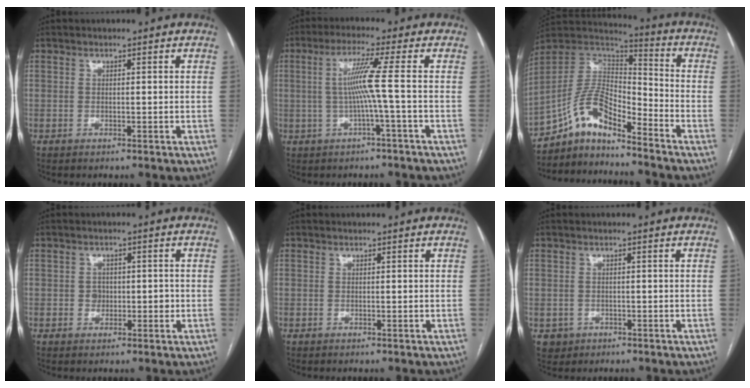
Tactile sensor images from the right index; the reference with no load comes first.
{"total": 5.9, "force": [-0.4, -1.8, 5.6], "torque": [-0.111, 0.010, -0.001]}
{"total": 11.4, "force": [-8.7, 3.0, 6.8], "torque": [-0.136, 0.036, -0.161]}
{"total": 2.5, "force": [-0.3, 2.1, 1.4], "torque": [-0.015, 0.007, -0.002]}
{"total": 0.0}
{"total": 2.5, "force": [-0.9, 2.3, 0.2], "torque": [0.004, 0.007, -0.009]}